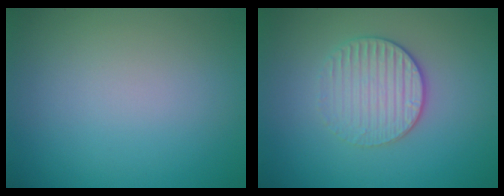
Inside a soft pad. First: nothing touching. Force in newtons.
{"total": 3.1, "press": 2.8, "slide": 1.2}